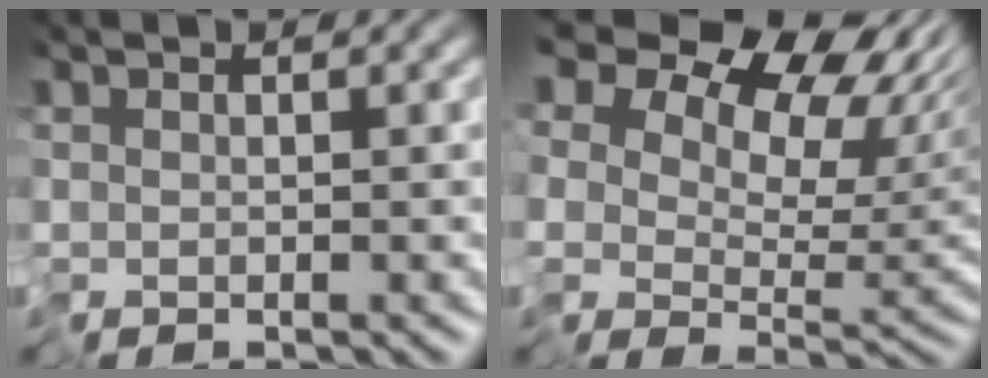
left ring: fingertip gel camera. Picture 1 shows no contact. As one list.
[{"total": 13.2, "force": [7.9, 7.4, 7.6], "torque": [-0.136, 0.032, 0.127]}]